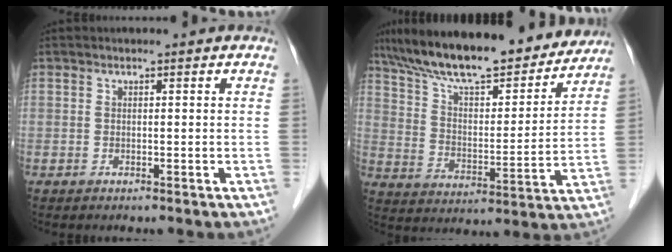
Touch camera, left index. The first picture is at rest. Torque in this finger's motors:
{"motor_torque": [0.99, -1.15, 0.73, 0.19]}